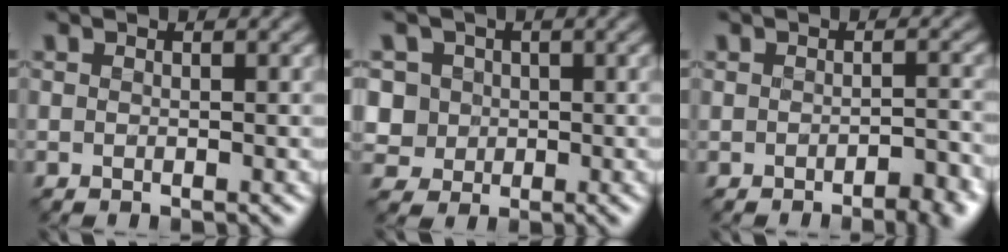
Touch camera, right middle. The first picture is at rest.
{"total": 5.9, "force": [1.9, 5.2, 1.9], "torque": [-0.036, 0.029, 0.008]}
{"total": 3.6, "force": [-2.4, 1.3, 2.3], "torque": [-0.025, 0.009, -0.020]}